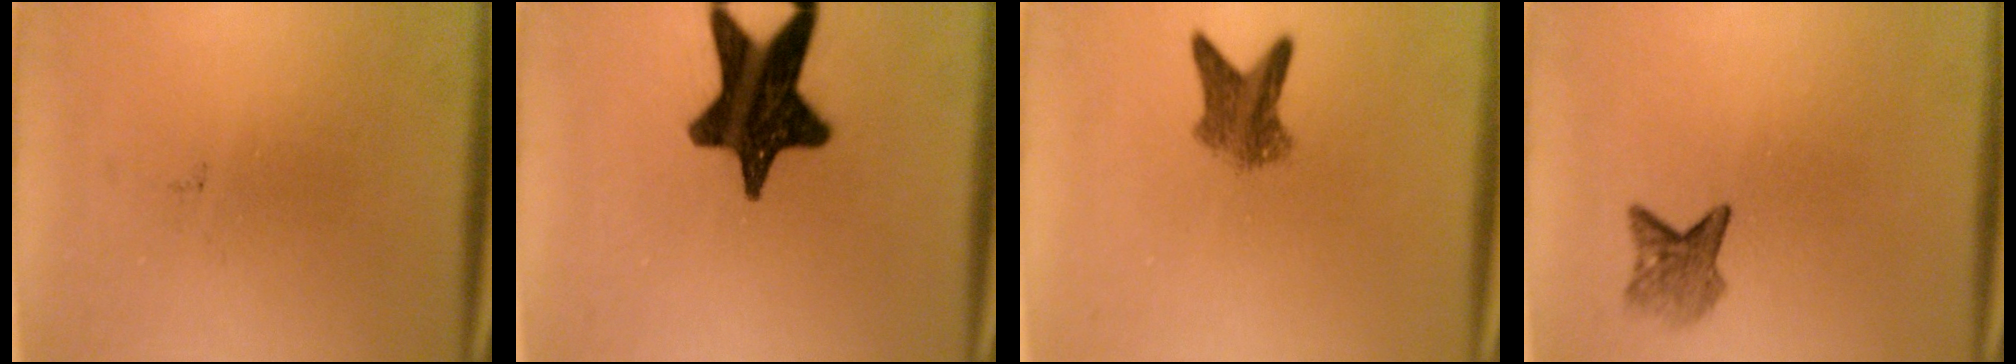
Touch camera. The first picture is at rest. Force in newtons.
{"total": 16.5}
{"total": 4.8}
{"total": 2.9}